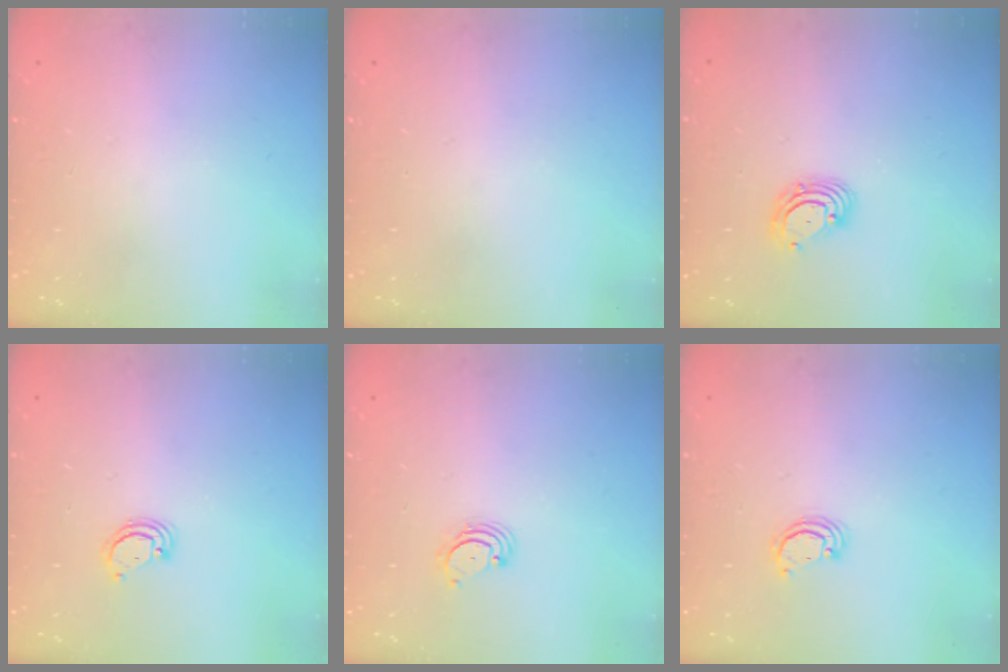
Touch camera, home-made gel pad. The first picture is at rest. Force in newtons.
{"total": 0.0}
{"total": 4.9, "press": 4.9, "slide": 0.5}
{"total": 2.9, "press": 2.8, "slide": 0.2}
{"total": 2.7, "press": 2.7, "slide": 0.3}
{"total": 2.1, "press": 2.1, "slide": 0.1}